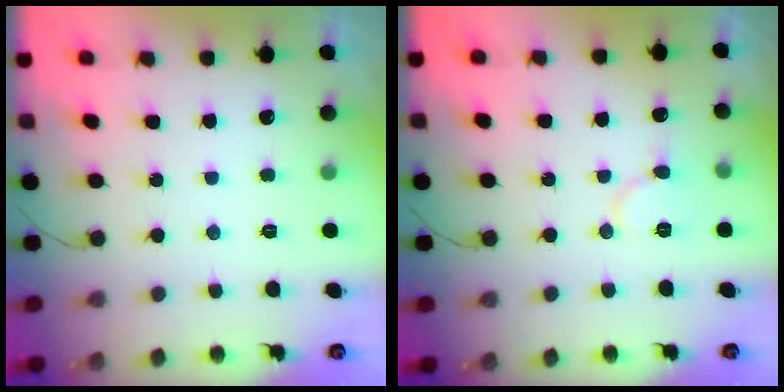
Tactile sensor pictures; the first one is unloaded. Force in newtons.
{"total": 7.0, "press": 7.0, "slide": 0.7}